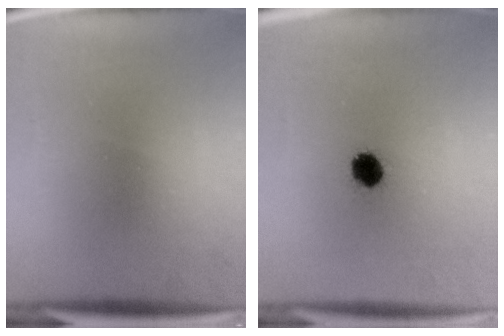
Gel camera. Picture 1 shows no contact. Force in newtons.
{"total": 5.8}